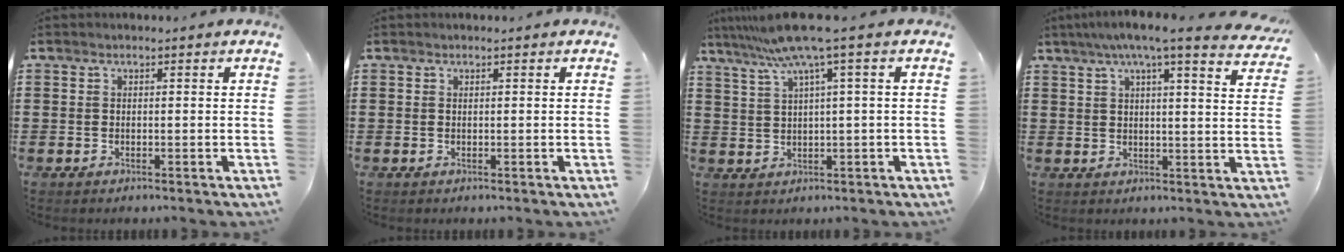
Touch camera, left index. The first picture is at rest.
{"total": 0.0}
{"total": 7.6, "force": [3.8, -0.9, 6.5], "torque": [-0.148, -0.023, 0.061]}
{"total": 6.3, "force": [4.9, 0.0, 3.9], "torque": [-0.091, -0.015, 0.084]}